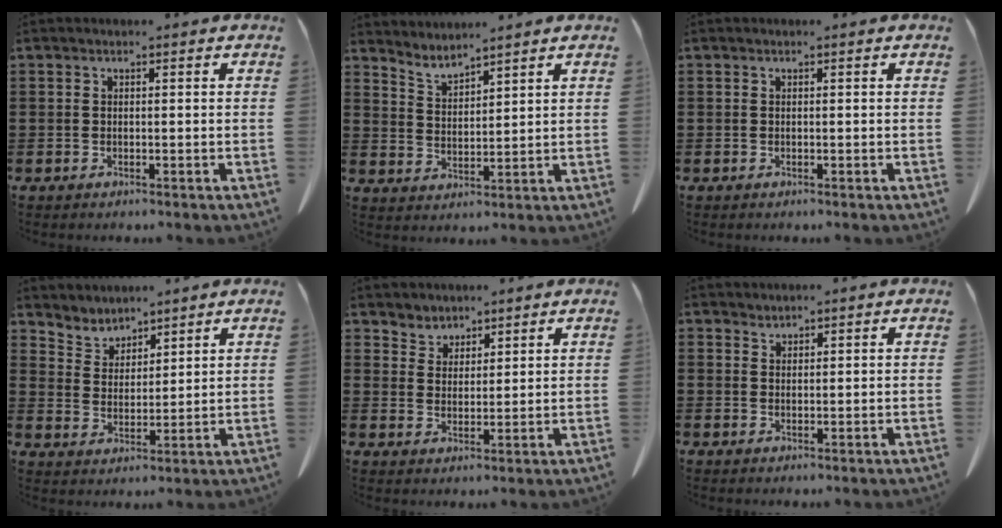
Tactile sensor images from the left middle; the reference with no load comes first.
{"total": 3.3, "force": [3.3, 0.1, 0.4], "torque": [-0.019, -0.017, 0.061]}
{"total": 0.0}
{"total": 3.9, "force": [3.7, 1.2, -0.5], "torque": [-0.008, -0.017, 0.068]}
{"total": 3.5, "force": [3.2, 1.5, -0.5], "torque": [-0.006, -0.007, 0.061]}
{"total": 1.5, "force": [1.5, 0.2, -0.2], "torque": [-0.001, -0.002, 0.031]}